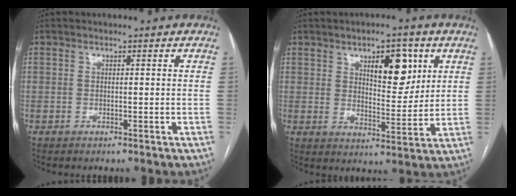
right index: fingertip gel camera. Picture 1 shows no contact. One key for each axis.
{"total": 8.9, "fx": 4.0, "fy": 3.5, "fz": 7.2, "tx": -0.104, "ty": 0.001, "tz": 0.063}